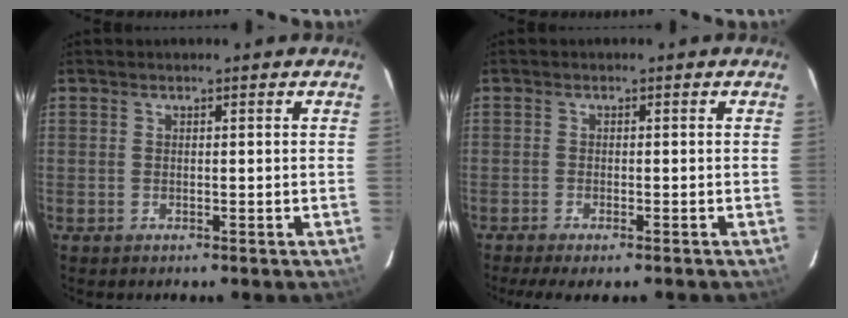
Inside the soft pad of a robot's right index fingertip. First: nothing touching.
{"total": 5.1, "force": [-4.0, 0.8, 3.1], "torque": [-0.071, -0.021, -0.066]}